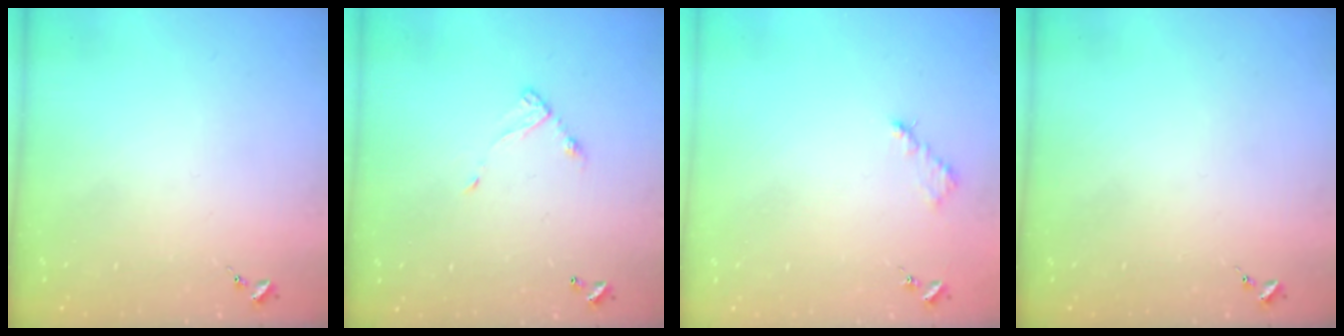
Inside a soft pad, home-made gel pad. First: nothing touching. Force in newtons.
{"total": 5.8, "press": 5.8, "slide": 0.3}
{"total": 3.1, "press": 3.1, "slide": 0.4}
{"total": 0.0}